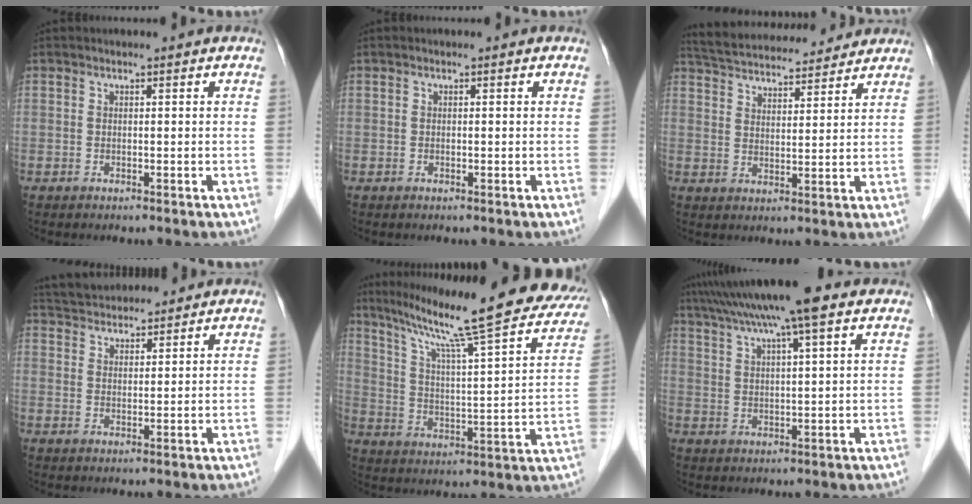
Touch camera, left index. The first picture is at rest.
{"total": 0.0}
{"total": 17.1, "force": [15.9, 3.3, 5.5], "torque": [-0.103, 0.037, 0.240]}
{"total": 10.2, "force": [9.7, 2.2, 2.4], "torque": [-0.042, 0.031, 0.156]}
{"total": 27.7, "force": [22.1, 2.7, 16.5], "torque": [-0.260, -0.010, 0.299]}
{"total": 12.6, "force": [9.4, 0.2, 8.4], "torque": [-0.146, 0.034, 0.140]}